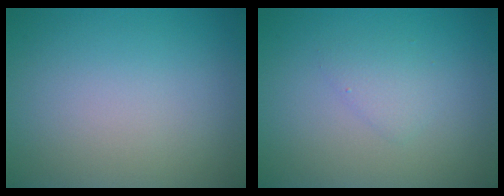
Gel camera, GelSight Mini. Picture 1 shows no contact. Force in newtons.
{"total": 1.3, "press": 1.3, "slide": 0.1}